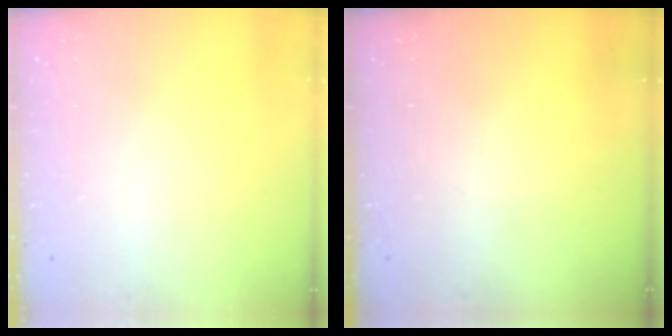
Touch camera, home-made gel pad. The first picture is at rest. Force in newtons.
{"total": 0.0}